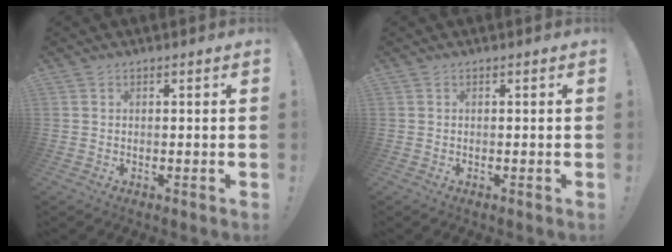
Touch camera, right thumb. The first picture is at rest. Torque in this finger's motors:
{"motor_torque": [0.00, 0.00, 0.01, -0.01, 0.00]}